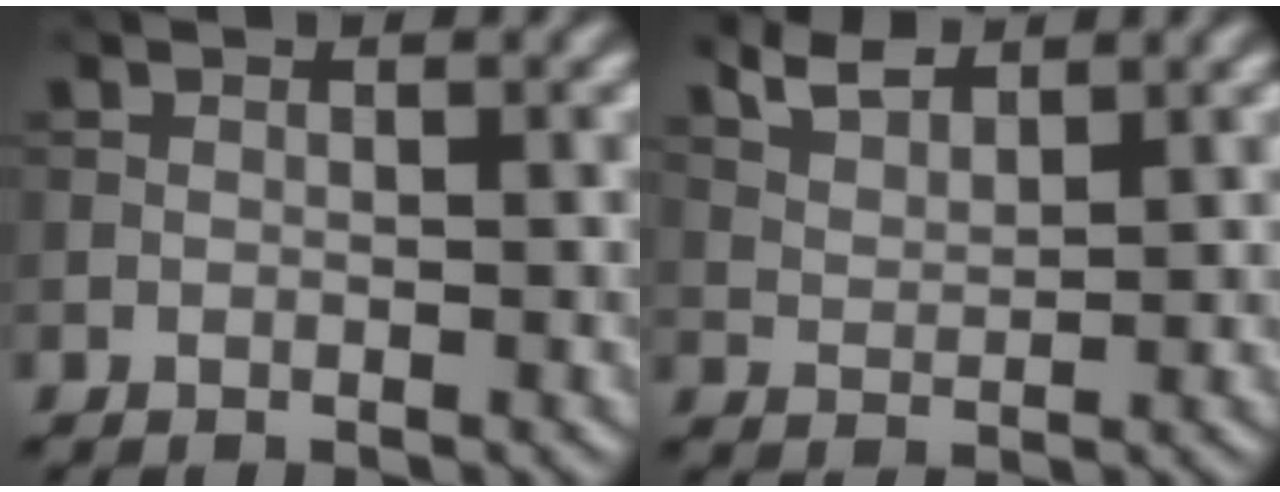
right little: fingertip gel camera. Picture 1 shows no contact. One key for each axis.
{"total": 3.1, "fx": 2.6, "fy": 1.0, "fz": 1.4, "tx": -0.030, "ty": -0.003, "tz": 0.054}